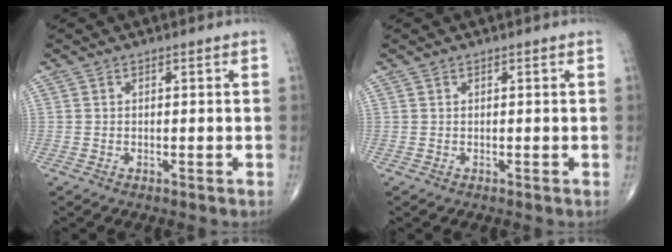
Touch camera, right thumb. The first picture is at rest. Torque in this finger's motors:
{"motor_torque": [0.00, 0.00, 0.02, 0.02, 0.01]}